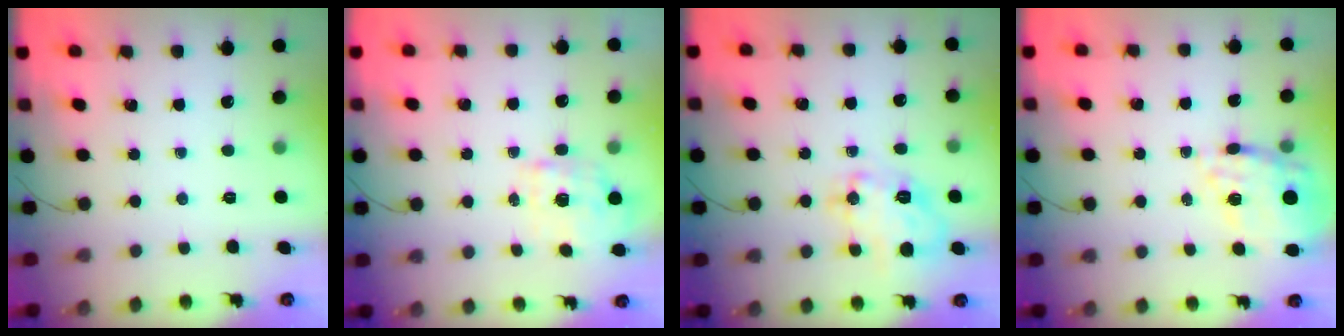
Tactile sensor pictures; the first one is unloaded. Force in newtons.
{"total": 1.2, "press": 1.0, "slide": 0.7}
{"total": 15.1, "press": 15.1, "slide": 0.9}
{"total": 12.4, "press": 11.8, "slide": 3.9}